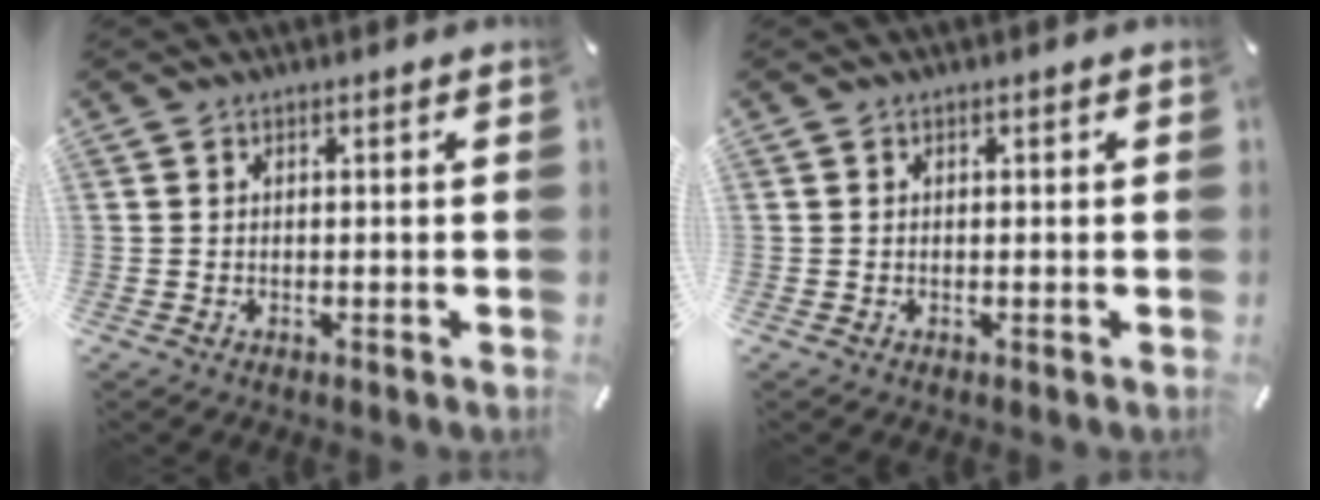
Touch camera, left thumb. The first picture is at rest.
{"total": 0.0}